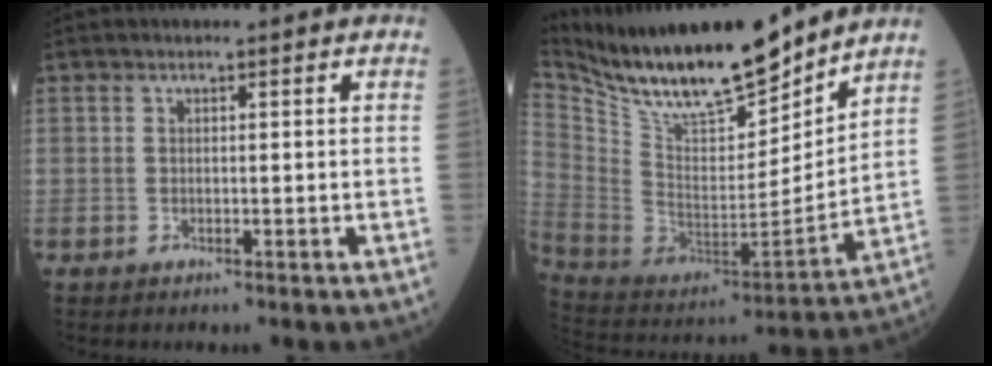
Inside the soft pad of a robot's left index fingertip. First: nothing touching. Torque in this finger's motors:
{"motor_torque": [1.04, -1.10, 0.45, 0.11]}